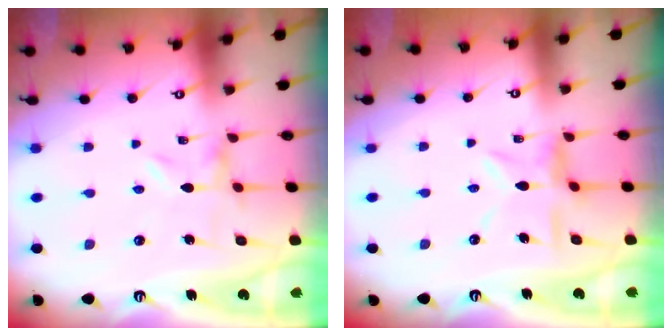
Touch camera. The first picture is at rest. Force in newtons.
{"total": 7.3, "press": 7.2, "slide": 0.6}